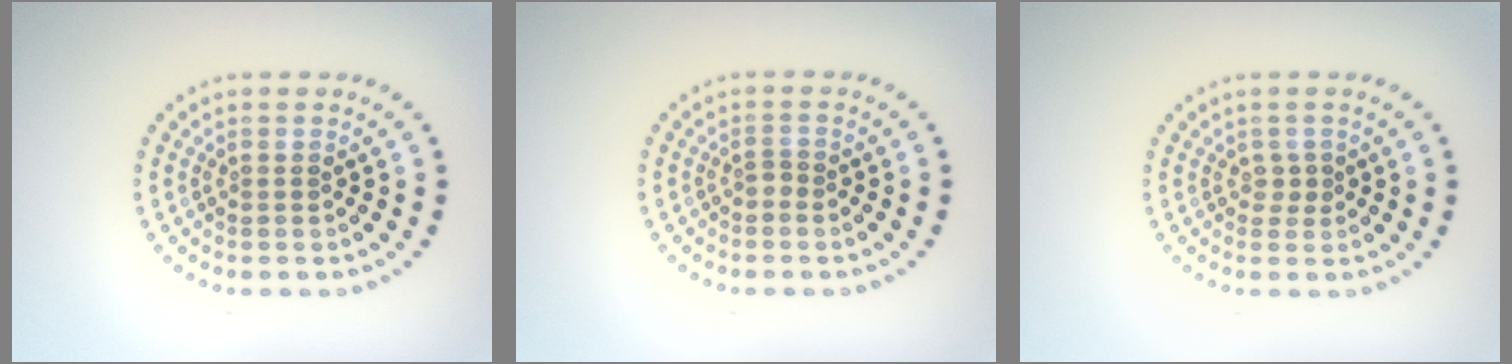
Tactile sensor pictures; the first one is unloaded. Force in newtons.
{"total": 0.9, "press": 0.6, "slide": 0.7}
{"total": 0.9, "press": 0.8, "slide": 0.5}